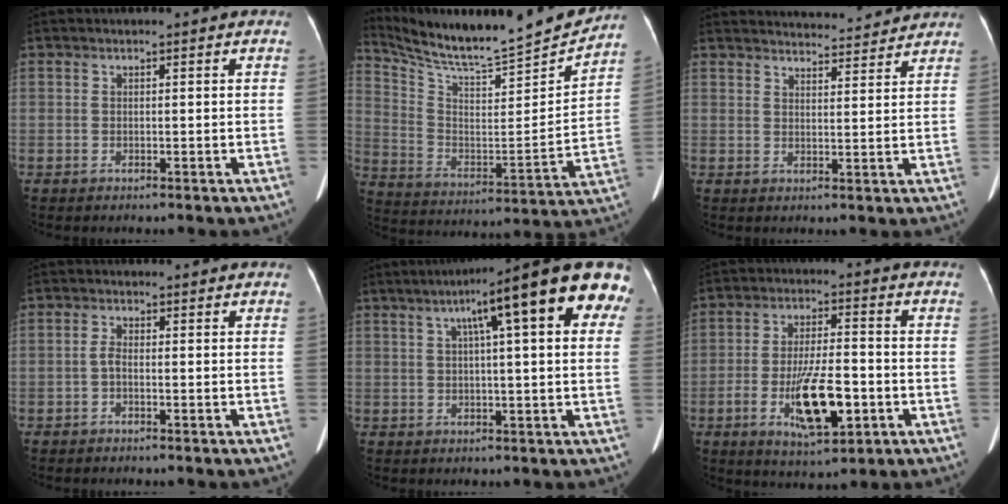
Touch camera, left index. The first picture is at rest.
{"total": 20.5, "force": [19.1, 0.0, 7.3], "torque": [-0.144, -0.052, 0.302]}
{"total": 10.2, "force": [10.0, 1.2, 1.6], "torque": [-0.014, 0.010, 0.121]}
{"total": 1.3, "force": [-0.6, 0.6, 1.1], "torque": [-0.022, 0.001, -0.013]}
{"total": 15.2, "force": [6.5, 1.8, 13.6], "torque": [-0.184, 0.040, 0.081]}
{"total": 11.3, "force": [-3.7, 3.2, 10.2], "torque": [-0.189, -0.007, -0.059]}